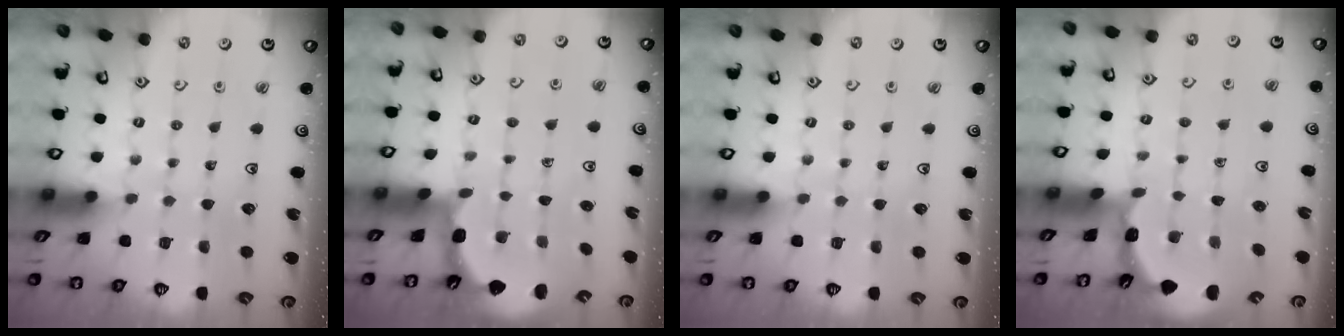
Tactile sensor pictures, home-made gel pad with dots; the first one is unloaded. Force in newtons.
{"total": 1.9, "press": 1.9, "slide": 0.2}
{"total": 0.0}
{"total": 1.7, "press": 1.7, "slide": 0.1}